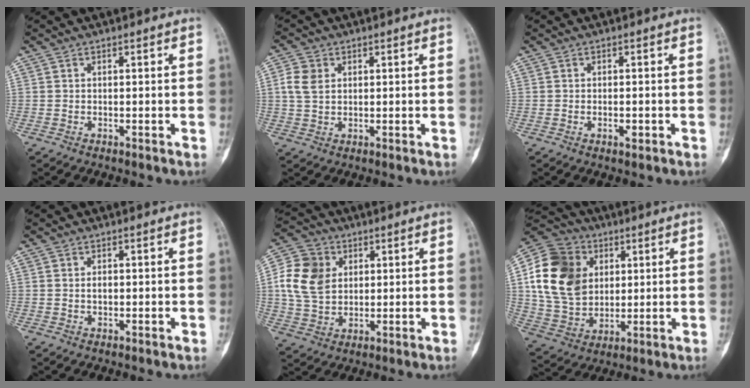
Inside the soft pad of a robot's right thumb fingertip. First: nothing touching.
{"total": 4.8, "force": [1.2, 3.6, 3.0], "torque": [-0.059, 0.004, 0.023]}
{"total": 1.6, "force": [-0.6, 0.7, 1.3], "torque": [-0.017, 0.002, -0.009]}
{"total": 1.0, "force": [0.0, 0.7, 0.7], "torque": [-0.007, 0.001, 0.002]}
{"total": 11.9, "force": [2.3, 9.4, 6.9], "torque": [-0.119, 0.003, 0.042]}
{"total": 19.4, "force": [4.3, 15.0, 11.6], "torque": [-0.209, 0.002, 0.084]}